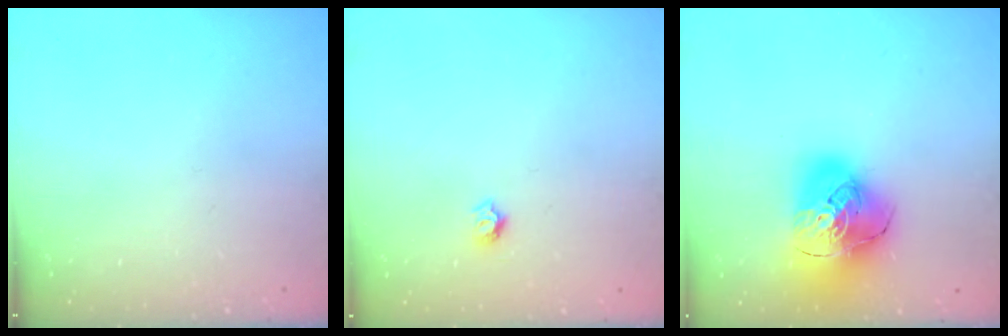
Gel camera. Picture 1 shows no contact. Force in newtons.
{"total": 5.1, "press": 5.1, "slide": 0.4}
{"total": 20.4, "press": 20.2, "slide": 2.5}